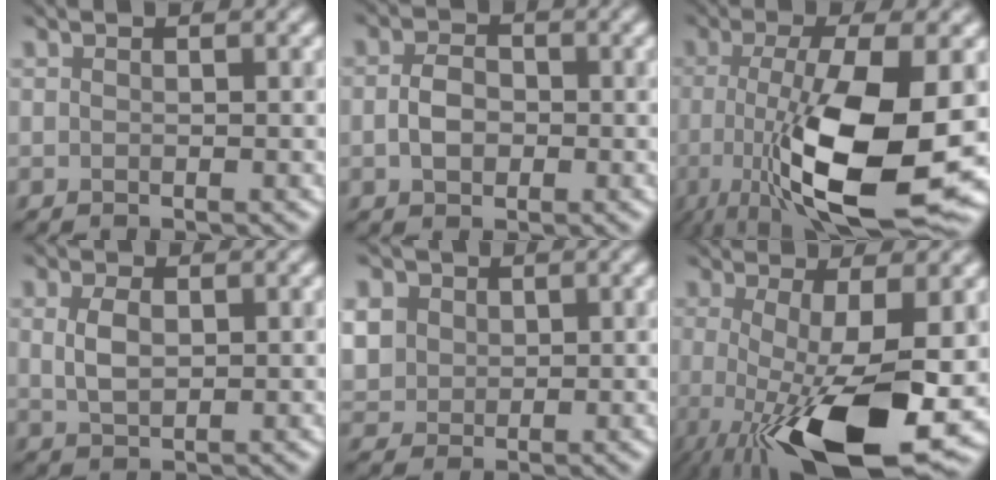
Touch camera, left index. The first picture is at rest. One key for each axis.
{"total": 1.8, "fx": -1.0, "fy": 1.3, "fz": 0.6, "tx": -0.023, "ty": 0.000, "tz": -0.010}
{"total": 12.0, "fx": -3.0, "fy": 3.3, "fz": 11.1, "tx": -0.187, "ty": -0.022, "tz": -0.038}
{"total": 1.2, "fx": -0.1, "fy": 0.9, "fz": 0.8, "tx": -0.029, "ty": 0.001, "tz": 0.013}
{"total": 2.9, "fx": 0.4, "fy": 2.9, "fz": 0.2, "tx": -0.038, "ty": 0.011, "tz": 0.027}
{"total": 12.6, "fx": -3.8, "fy": 3.7, "fz": 11.4, "tx": -0.183, "ty": -0.027, "tz": -0.044}